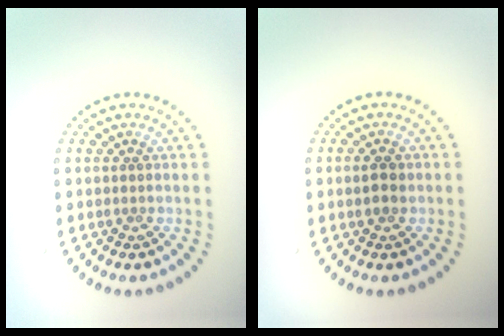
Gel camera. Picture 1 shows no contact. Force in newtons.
{"total": 1.6, "press": 1.6, "slide": 0.1}